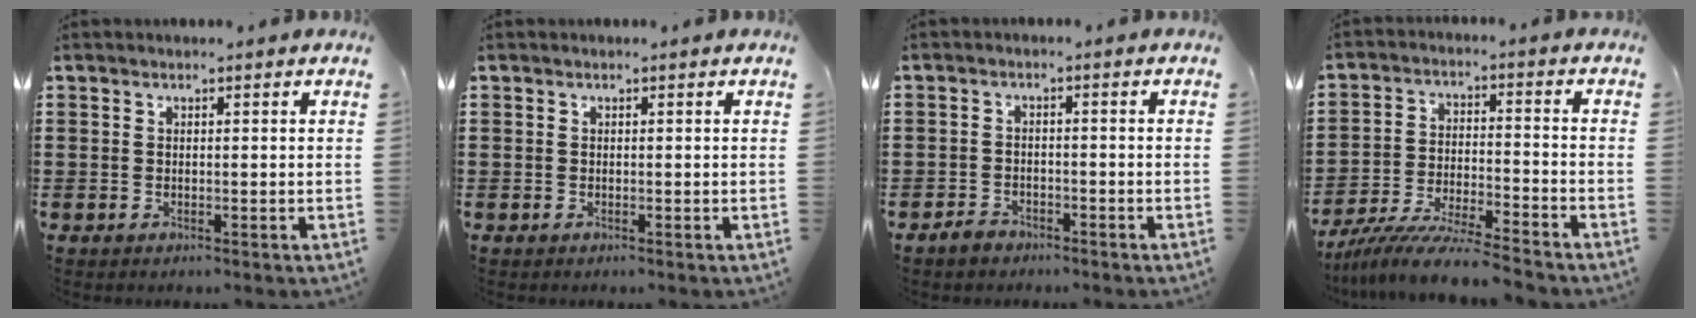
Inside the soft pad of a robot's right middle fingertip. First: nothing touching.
{"total": 0.0}
{"total": 2.1, "force": [-1.9, 0.9, 0.5], "torque": [-0.015, 0.005, -0.040]}
{"total": 8.6, "force": [-8.1, -0.1, 2.9], "torque": [-0.059, 0.000, -0.158]}